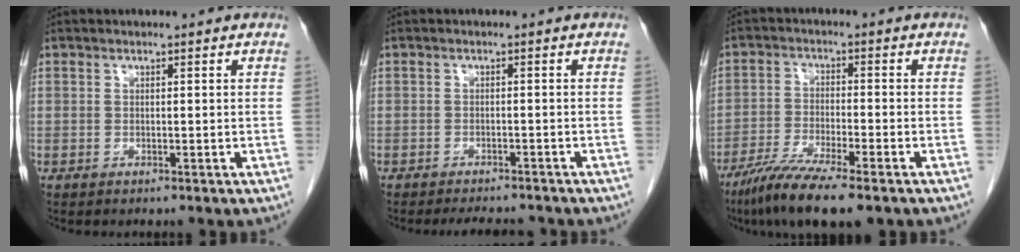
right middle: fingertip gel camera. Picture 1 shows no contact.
{"total": 5.6, "force": [-5.2, 1.3, 1.7], "torque": [-0.019, -0.006, -0.067]}
{"total": 10.1, "force": [-7.2, 0.8, 7.0], "torque": [-0.122, -0.027, -0.122]}